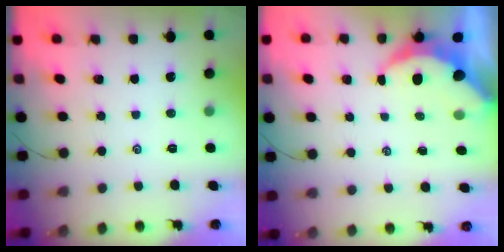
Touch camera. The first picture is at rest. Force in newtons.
{"total": 6.1, "press": 6.0, "slide": 0.9}